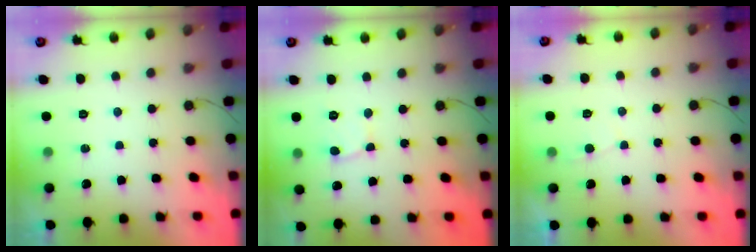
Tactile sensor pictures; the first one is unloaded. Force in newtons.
{"total": 3.3, "press": 3.3, "slide": 0.2}
{"total": 2.0, "press": 2.0, "slide": 0.2}